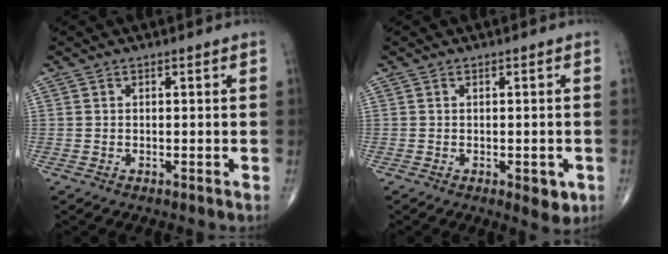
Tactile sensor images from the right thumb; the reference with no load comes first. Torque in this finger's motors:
{"motor_torque": [-0.25, 0.07, -0.10, -0.05, 0.12]}